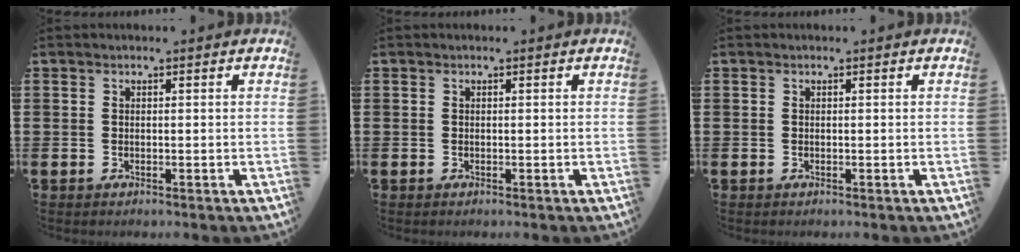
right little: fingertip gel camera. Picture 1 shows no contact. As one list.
[{"total": 0.0}, {"total": 0.0}]